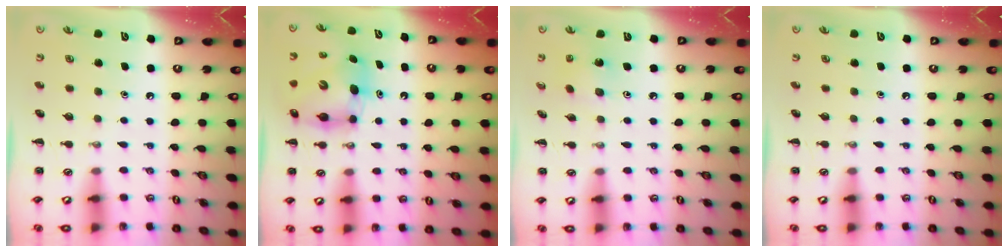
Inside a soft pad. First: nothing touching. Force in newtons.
{"total": 7.0, "press": 6.9, "slide": 0.8}
{"total": 1.6, "press": 1.4, "slide": 0.6}
{"total": 0.0}